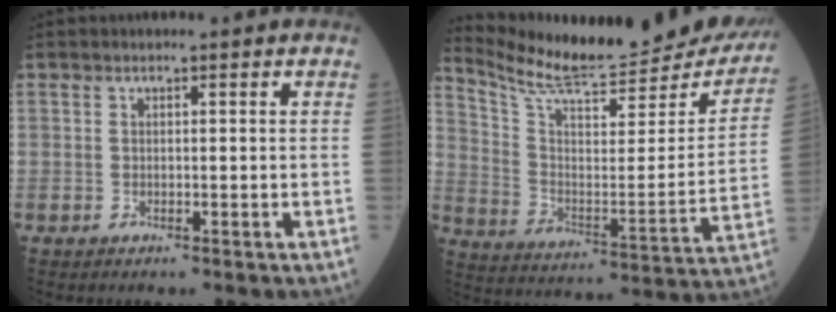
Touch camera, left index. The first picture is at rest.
{"total": 24.3, "force": [23.0, 3.7, 6.9], "torque": [-0.117, -0.085, 0.319]}